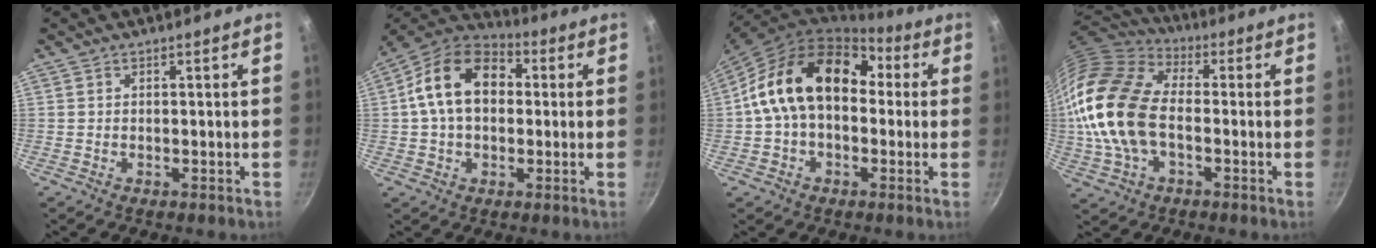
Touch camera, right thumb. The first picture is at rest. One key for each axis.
{"total": 15.4, "fx": 1.8, "fy": 10.8, "fz": 10.8, "tx": -0.152, "ty": 0.031, "tz": 0.011}
{"total": 18.3, "fx": 1.7, "fy": 12.7, "fz": 13.1, "tx": -0.188, "ty": 0.050, "tz": 0.014}
{"total": 20.4, "fx": -1.4, "fy": 12.9, "fz": 15.7, "tx": -0.301, "ty": 0.028, "tz": -0.036}